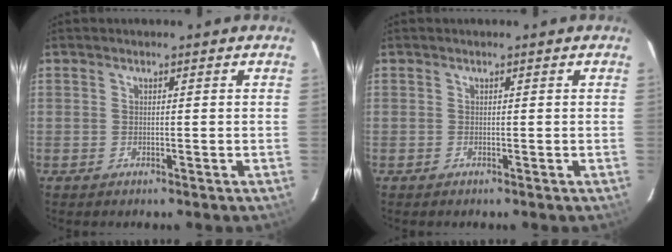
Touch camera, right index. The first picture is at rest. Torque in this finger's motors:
{"motor_torque": [0.12, 0.17, 0.02, 0.01]}